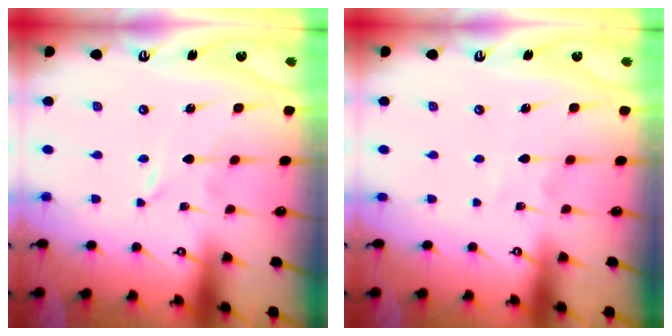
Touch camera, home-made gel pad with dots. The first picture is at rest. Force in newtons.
{"total": 3.1, "press": 3.1, "slide": 0.2}